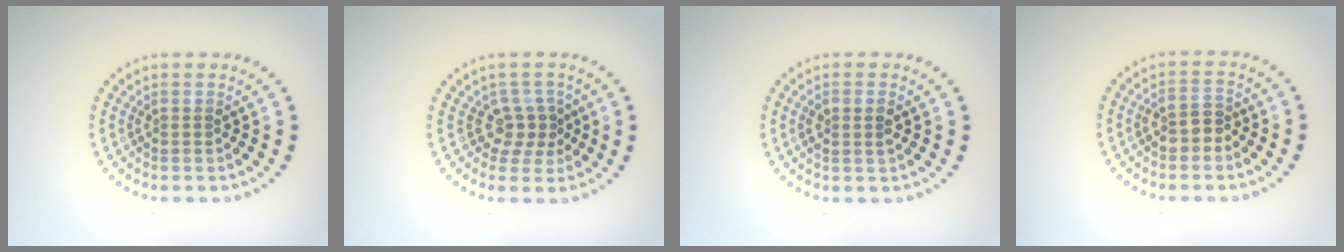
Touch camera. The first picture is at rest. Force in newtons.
{"total": 2.4, "press": 1.7, "slide": 1.7}
{"total": 1.7, "press": 1.6, "slide": 0.6}
{"total": 2.1, "press": 2.0, "slide": 0.7}